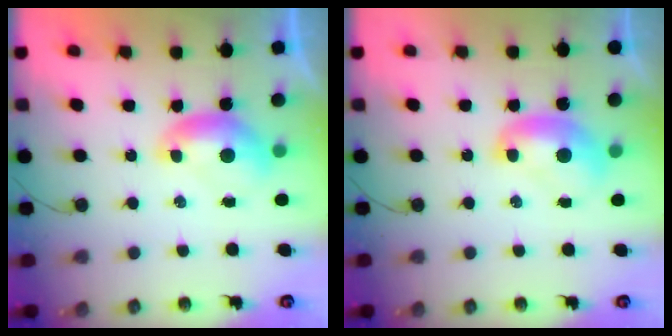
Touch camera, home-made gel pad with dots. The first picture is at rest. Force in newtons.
{"total": 1.9, "press": 1.9, "slide": 0.2}